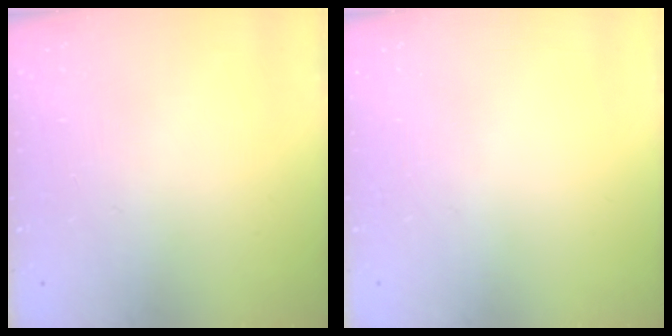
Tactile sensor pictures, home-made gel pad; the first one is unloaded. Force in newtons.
{"total": 0.0}